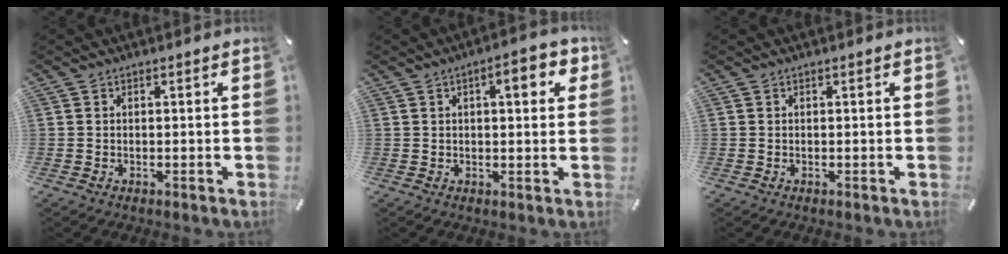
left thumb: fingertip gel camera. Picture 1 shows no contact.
{"total": 6.5, "force": [2.6, 2.3, 5.5], "torque": [-0.071, -0.007, 0.034]}
{"total": 0.0}